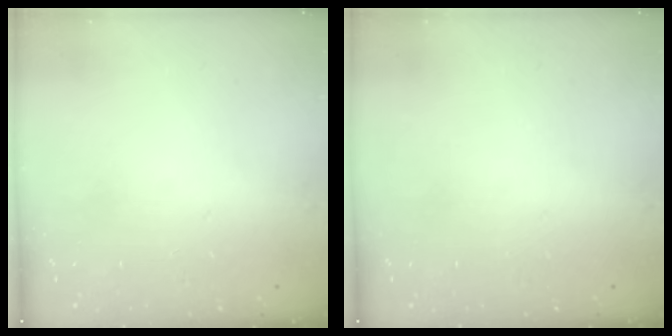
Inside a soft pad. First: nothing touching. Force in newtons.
{"total": 0.0}